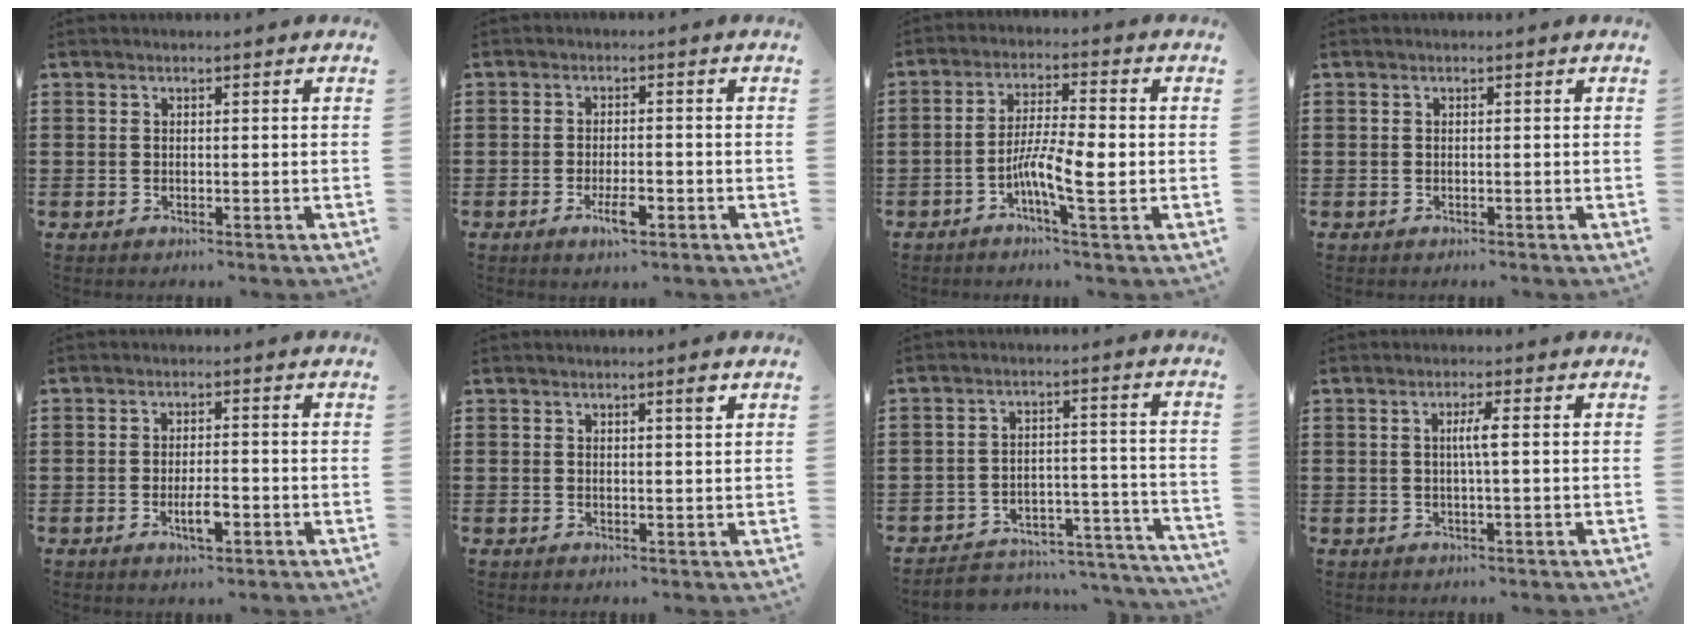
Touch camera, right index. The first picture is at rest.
{"total": 3.9, "force": [-1.9, 1.1, 3.3], "torque": [-0.067, -0.002, -0.036]}
{"total": 7.4, "force": [-2.2, 1.0, 7.0], "torque": [-0.138, -0.008, -0.045]}
{"total": 0.0}
{"total": 4.1, "force": [-1.5, 1.2, 3.6], "torque": [-0.075, -0.001, -0.031]}
{"total": 1.9, "force": [1.2, 0.0, 1.5], "torque": [-0.021, -0.002, 0.018]}
{"total": 3.8, "force": [-3.6, 1.0, 0.7], "torque": [-0.017, 0.003, -0.075]}
{"total": 2.6, "force": [0.1, -0.1, 2.6], "torque": [-0.048, -0.002, -0.002]}